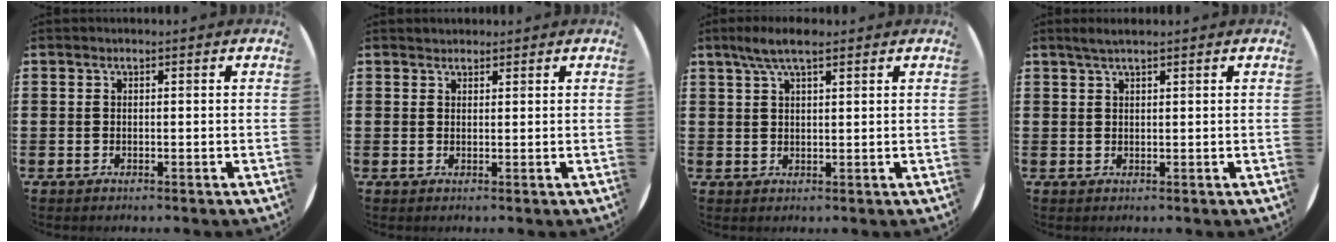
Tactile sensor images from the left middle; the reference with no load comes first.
{"total": 1.0, "force": [0.9, 0.3, -0.2], "torque": [0.002, 0.003, 0.018]}
{"total": 4.5, "force": [3.1, 1.1, 3.1], "torque": [-0.058, 0.005, 0.054]}
{"total": 1.6, "force": [1.3, 0.0, 1.0], "torque": [-0.019, 0.003, 0.023]}